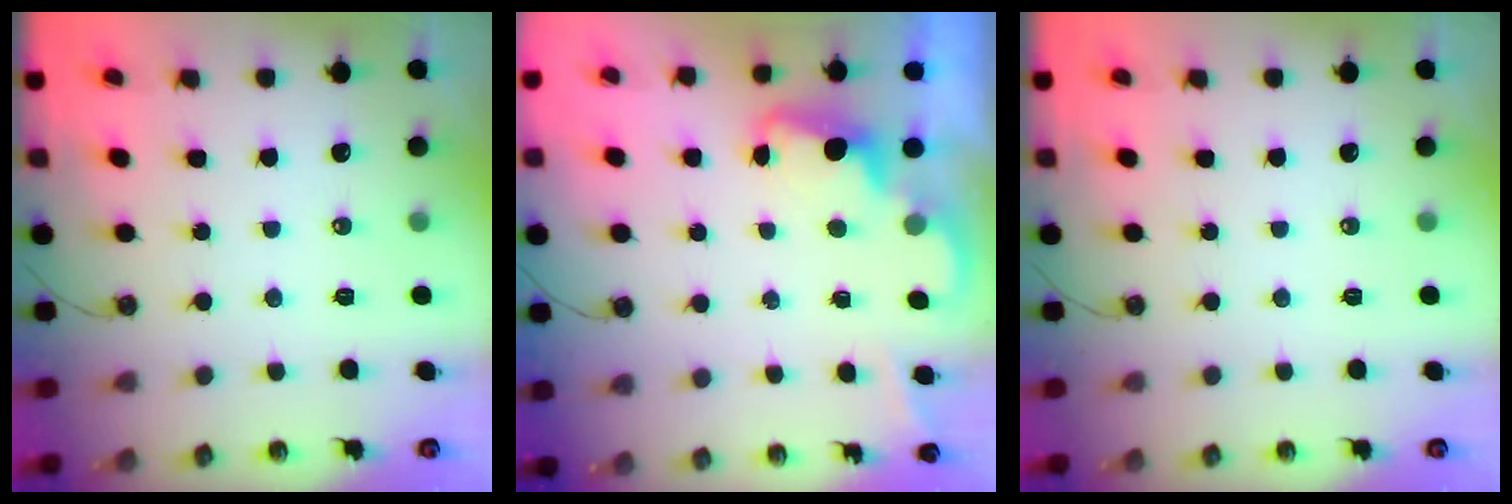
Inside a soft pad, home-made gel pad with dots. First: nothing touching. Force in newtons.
{"total": 2.4, "press": 2.3, "slide": 0.5}
{"total": 0.0}